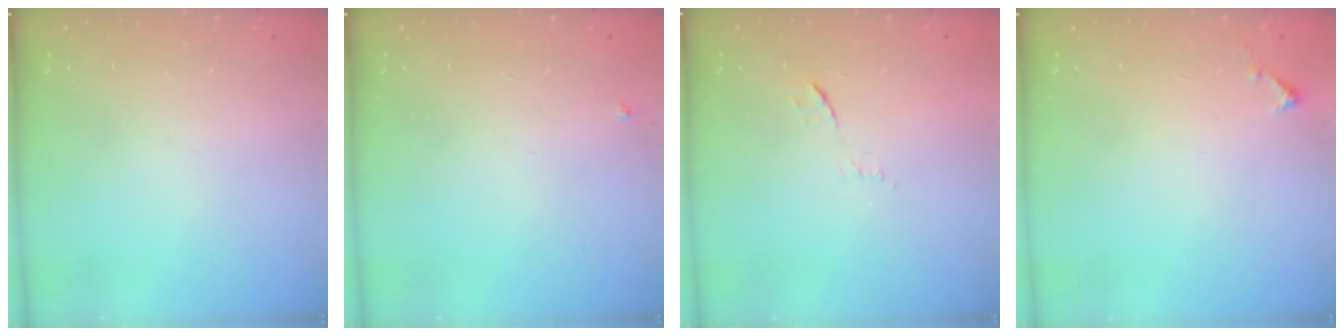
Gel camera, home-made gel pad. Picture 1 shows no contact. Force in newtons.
{"total": 2.7, "press": 2.7, "slide": 0.4}
{"total": 8.1, "press": 8.0, "slide": 0.7}
{"total": 5.8, "press": 5.8, "slide": 0.4}